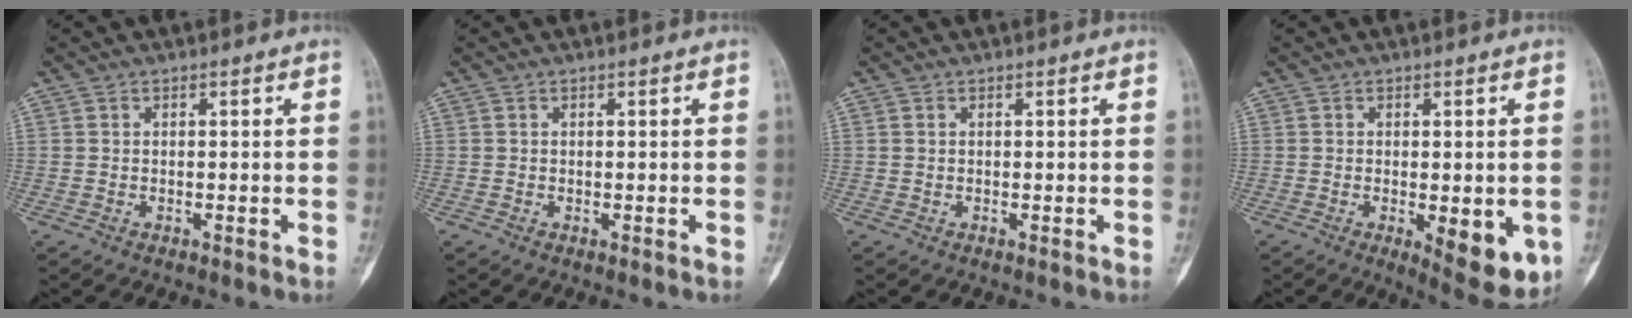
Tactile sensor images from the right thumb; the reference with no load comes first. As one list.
[{"total": 0.0}, {"total": 0.0}, {"total": 9.9, "force": [-2.7, 3.7, 8.8], "torque": [-0.101, -0.016, -0.029]}]